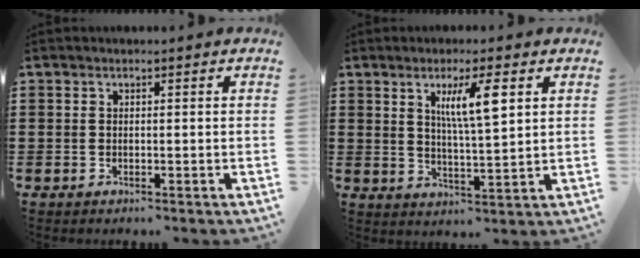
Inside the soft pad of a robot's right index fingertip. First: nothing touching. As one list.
[{"total": 6.6, "force": [2.6, 1.3, 5.9], "torque": [-0.114, 0.003, 0.040]}]